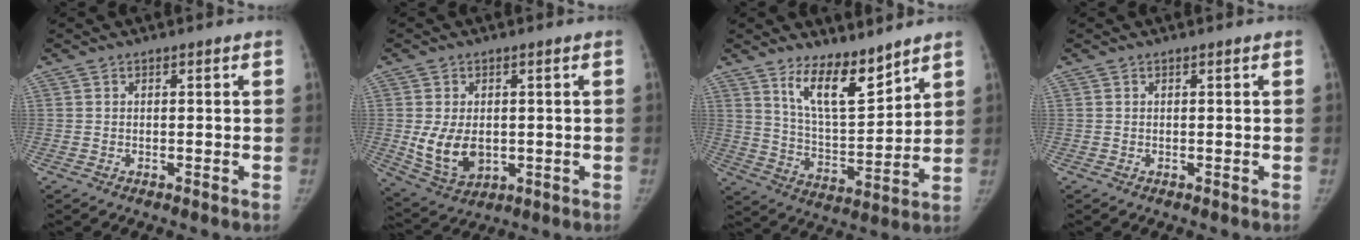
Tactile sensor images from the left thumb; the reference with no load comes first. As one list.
[{"total": 8.8, "force": [-0.4, 6.0, 6.4], "torque": [-0.105, -0.013, 0.011]}, {"total": 11.2, "force": [8.3, 3.5, 6.6], "torque": [-0.093, -0.074, 0.161]}, {"total": 0.0}]